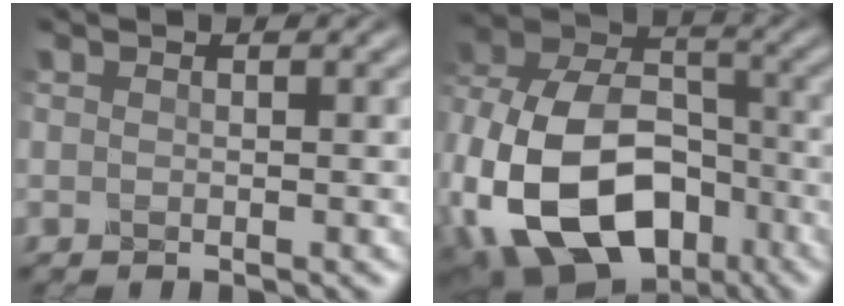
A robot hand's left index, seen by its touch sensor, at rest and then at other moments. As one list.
[{"total": 18.0, "force": [-6.0, 12.7, 11.2], "torque": [-0.248, -0.021, -0.090]}]